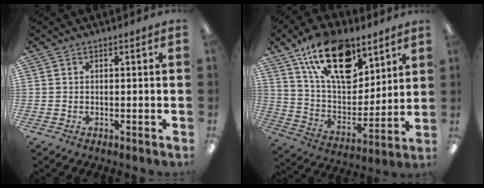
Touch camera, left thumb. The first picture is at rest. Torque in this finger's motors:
{"motor_torque": [1.26, 1.41, 1.42, -1.35, 0.17]}